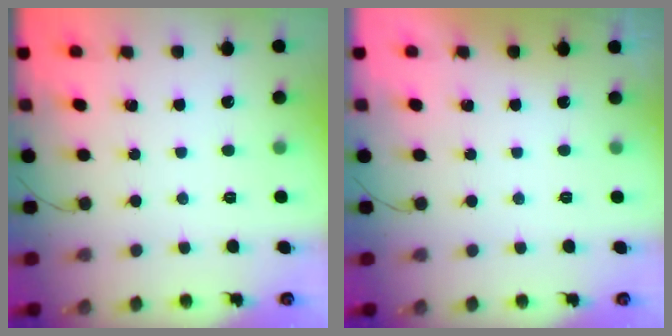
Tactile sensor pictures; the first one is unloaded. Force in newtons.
{"total": 0.0}